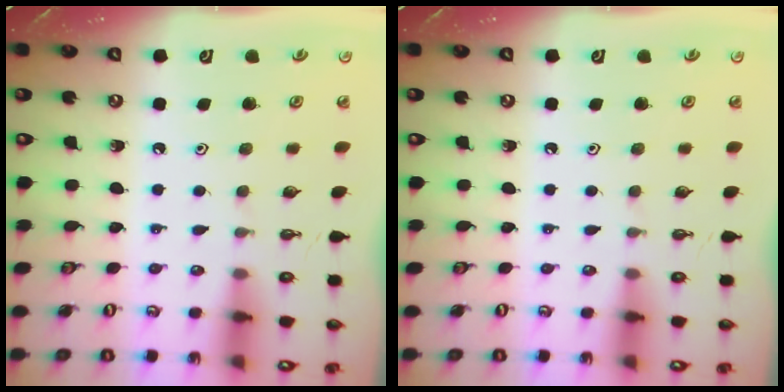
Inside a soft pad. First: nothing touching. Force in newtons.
{"total": 0.0}